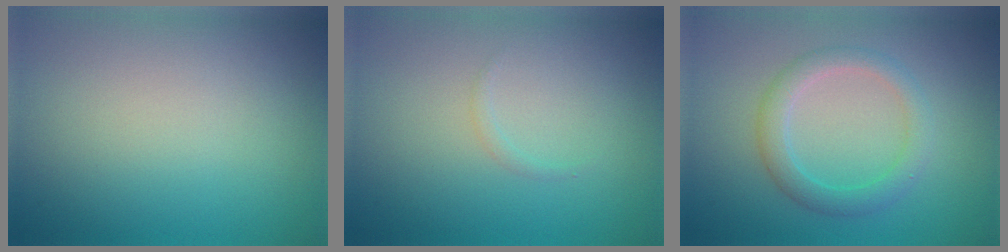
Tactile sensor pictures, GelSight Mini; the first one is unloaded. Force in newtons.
{"total": 0.5, "press": 0.5, "slide": 0.1}
{"total": 2.9, "press": 2.9, "slide": 0.3}